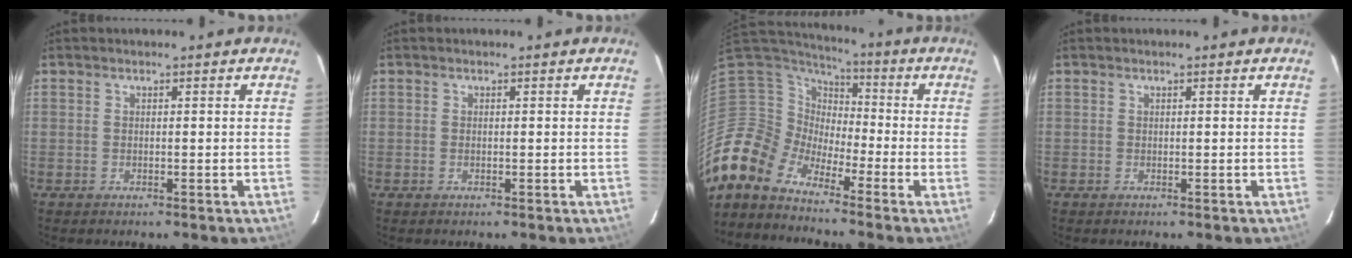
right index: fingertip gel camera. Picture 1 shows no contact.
{"total": 0.0}
{"total": 9.7, "force": [-8.1, 4.5, 2.8], "torque": [-0.052, 0.014, -0.180]}
{"total": 0.0}